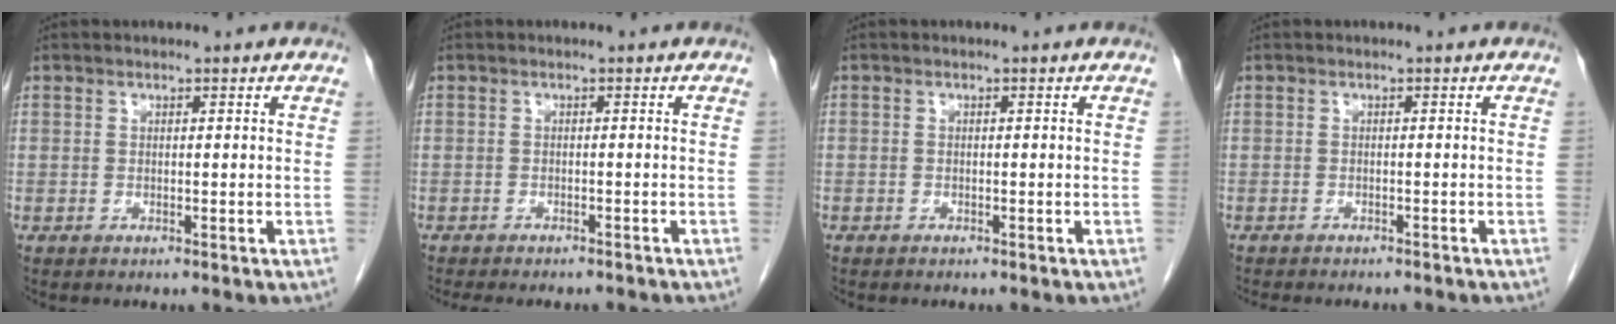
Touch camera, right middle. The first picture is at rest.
{"total": 9.1, "force": [-8.1, 2.4, 3.4], "torque": [-0.045, -0.005, -0.100]}
{"total": 0.6, "force": [-0.4, 0.4, 0.0], "torque": [-0.007, 0.003, -0.009]}
{"total": 7.5, "force": [-6.7, 1.8, 2.9], "torque": [-0.034, -0.003, -0.083]}